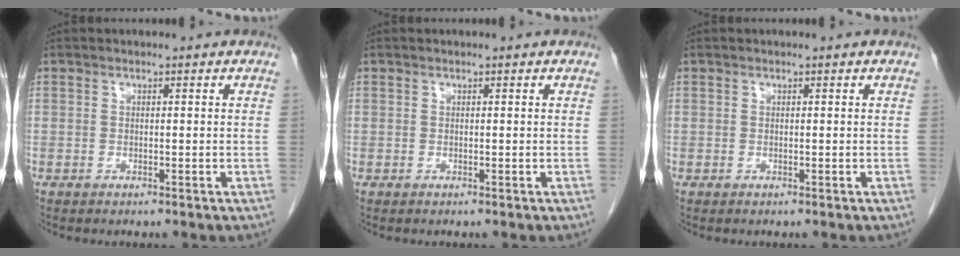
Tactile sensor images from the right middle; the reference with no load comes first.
{"total": 0.0}
{"total": 0.0}